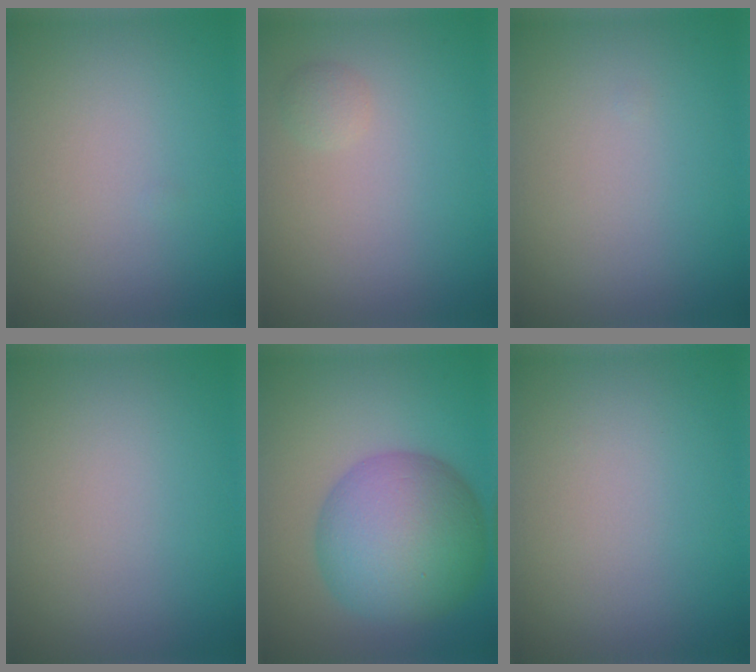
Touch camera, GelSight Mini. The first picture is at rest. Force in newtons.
{"total": 1.0, "press": 1.0, "slide": 0.1}
{"total": 0.0}
{"total": 0.0}
{"total": 10.5, "press": 10.5, "slide": 0.2}
{"total": 0.0}